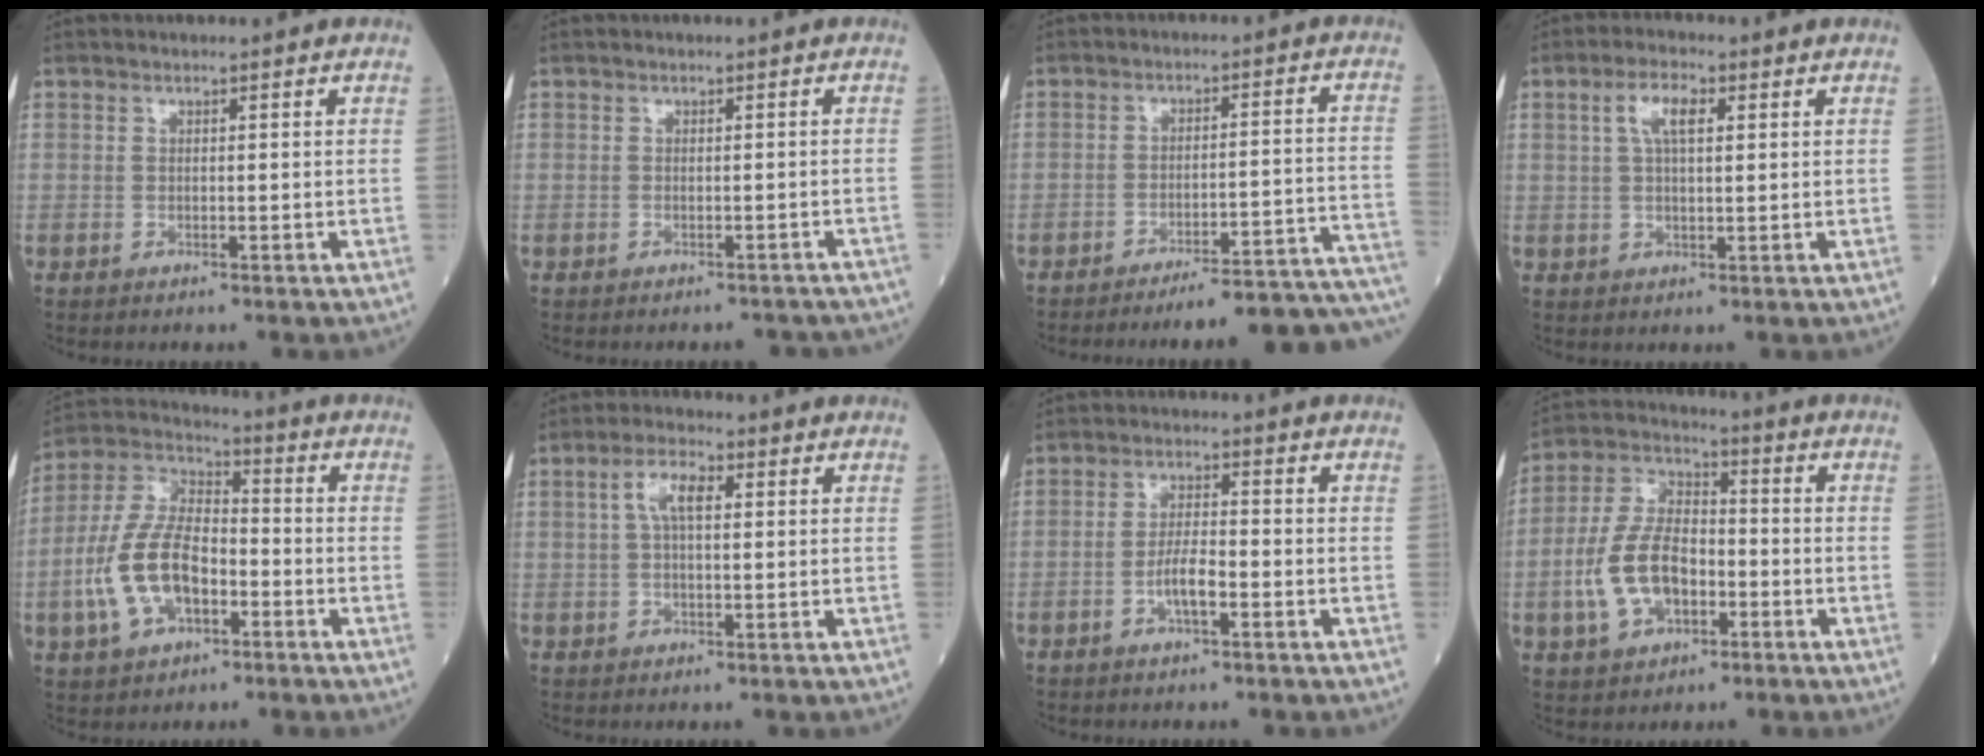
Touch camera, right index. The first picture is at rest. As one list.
[{"total": 5.1, "force": [-4.5, 2.2, 0.7], "torque": [0.001, 0.003, -0.044]}, {"total": 16.4, "force": [-15.6, -0.7, 5.0], "torque": [-0.007, 0.022, -0.195]}, {"total": 4.9, "force": [1.8, 1.5, 4.3], "torque": [-0.092, 0.011, 0.036]}, {"total": 13.6, "force": [-3.8, 7.1, 11.0], "torque": [-0.249, 0.017, -0.069]}, {"total": 4.9, "force": [1.4, 1.6, 4.4], "torque": [-0.092, 0.014, 0.028]}, {"total": 4.5, "force": [-1.6, 1.0, 4.0], "torque": [-0.079, 0.004, -0.032]}, {"total": 11.9, "force": [-3.1, 6.7, 9.3], "torque": [-0.208, 0.018, -0.056]}]